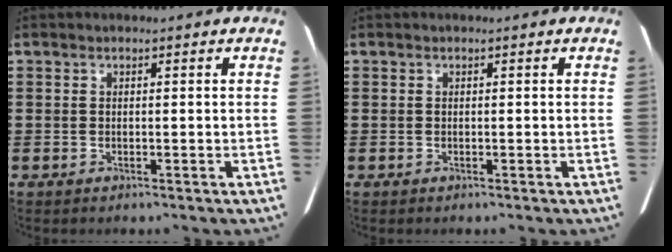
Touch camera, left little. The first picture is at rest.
{"total": 0.0}